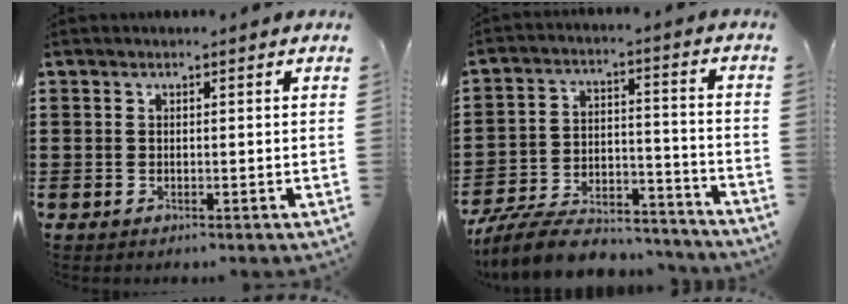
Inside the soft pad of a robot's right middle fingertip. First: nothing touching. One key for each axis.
{"total": 9.6, "fx": -8.8, "fy": 1.8, "fz": 3.3, "tx": -0.059, "ty": 0.022, "tz": -0.170}